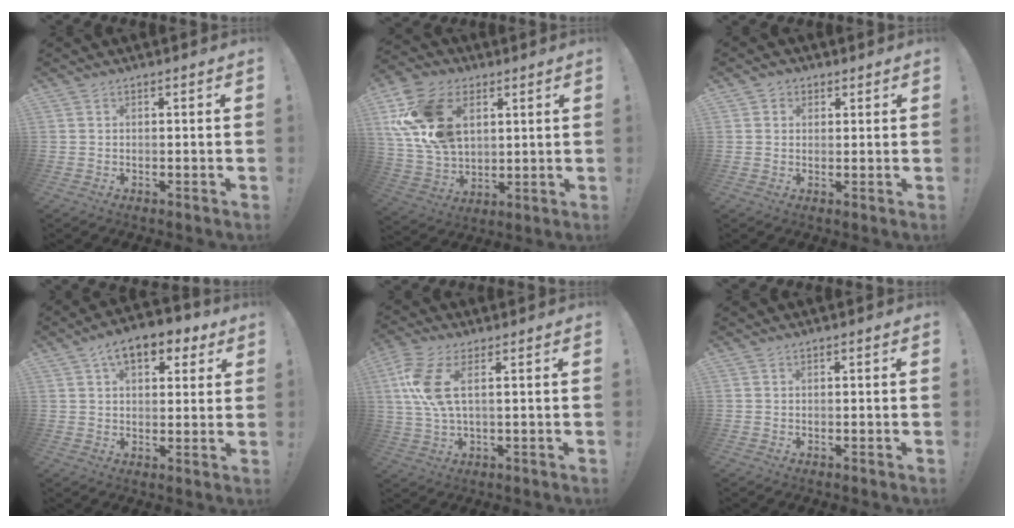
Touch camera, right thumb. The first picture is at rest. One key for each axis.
{"total": 21.1, "fx": 6.9, "fy": 14.7, "fz": 13.5, "tx": -0.252, "ty": -0.026, "tz": 0.135}
{"total": 2.6, "fx": 1.1, "fy": 2.2, "fz": 0.6, "tx": 0.000, "ty": -0.002, "tz": 0.019}
{"total": 10.6, "fx": 5.4, "fy": 6.1, "fz": 6.8, "tx": -0.095, "ty": -0.017, "tz": 0.096}
{"total": 9.9, "fx": 2.8, "fy": 3.6, "fz": 8.8, "tx": -0.183, "ty": -0.014, "tz": 0.052}
{"total": 0.0}